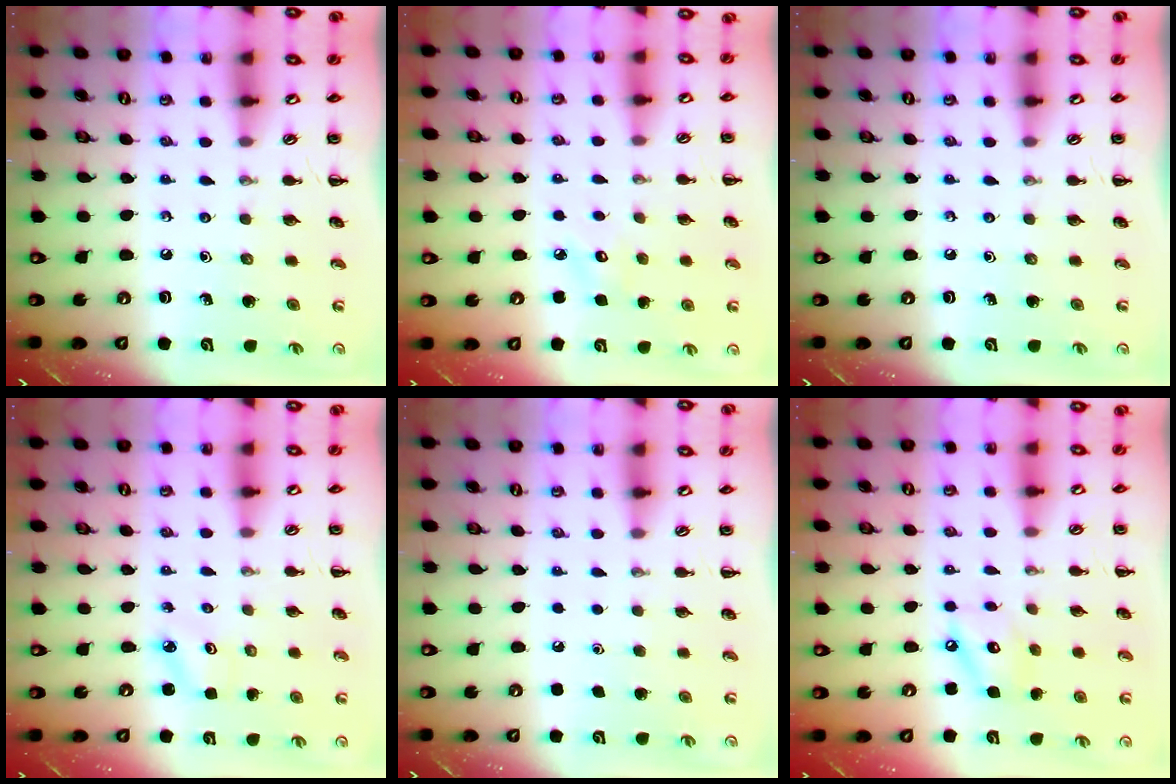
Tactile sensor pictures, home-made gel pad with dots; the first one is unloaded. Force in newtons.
{"total": 3.9, "press": 3.8, "slide": 0.9}
{"total": 0.0}
{"total": 2.5, "press": 2.4, "slide": 0.5}
{"total": 1.8, "press": 1.7, "slide": 0.1}
{"total": 7.8, "press": 7.7, "slide": 0.7}